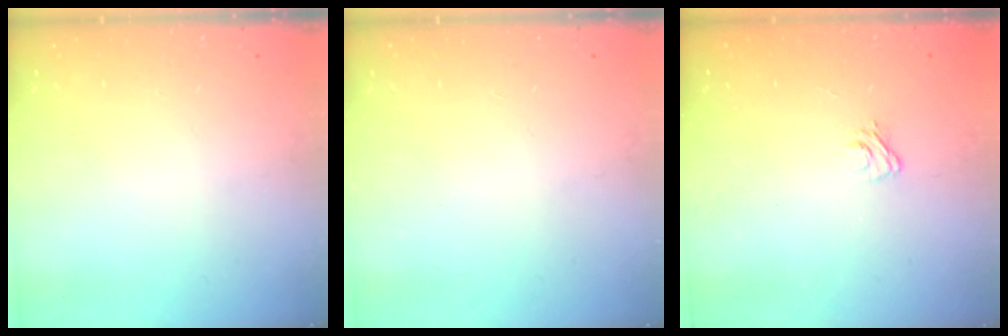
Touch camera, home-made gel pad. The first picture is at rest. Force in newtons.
{"total": 0.0}
{"total": 2.9, "press": 2.6, "slide": 1.2}